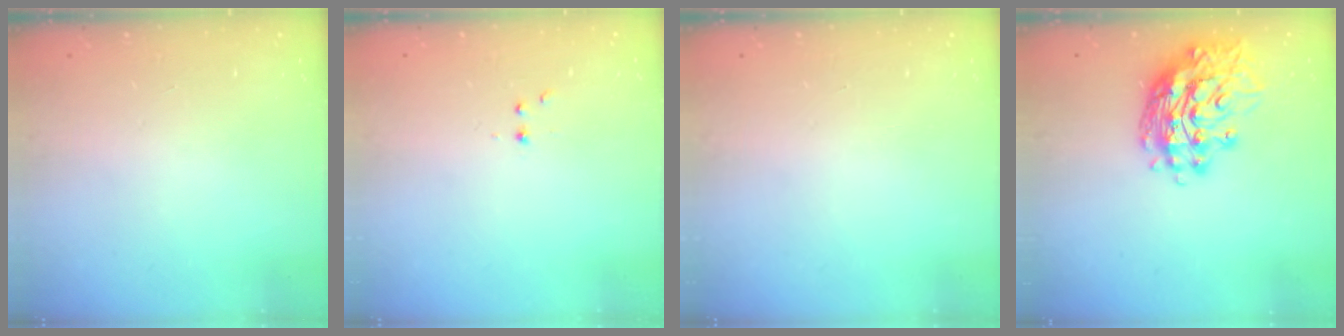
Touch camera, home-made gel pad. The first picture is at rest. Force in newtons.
{"total": 2.2, "press": 1.9, "slide": 1.2}
{"total": 0.0}
{"total": 15.0, "press": 14.9, "slide": 1.4}